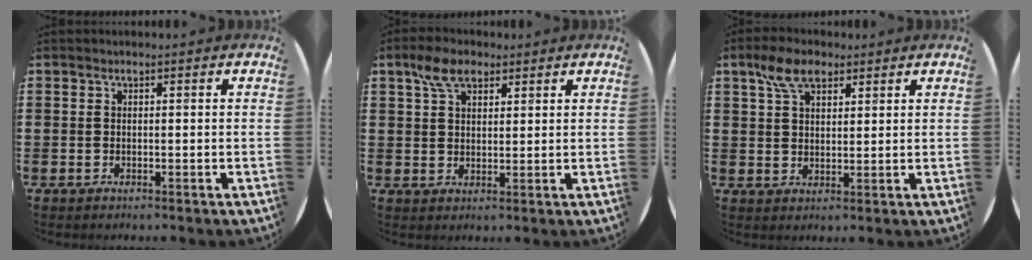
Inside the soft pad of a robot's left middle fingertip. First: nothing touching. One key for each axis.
{"total": 5.0, "fx": 3.3, "fy": 2.6, "fz": 2.6, "tx": -0.050, "ty": 0.008, "tz": 0.060}
{"total": 5.6, "fx": 3.6, "fy": 2.9, "fz": 3.1, "tx": -0.061, "ty": 0.010, "tz": 0.065}